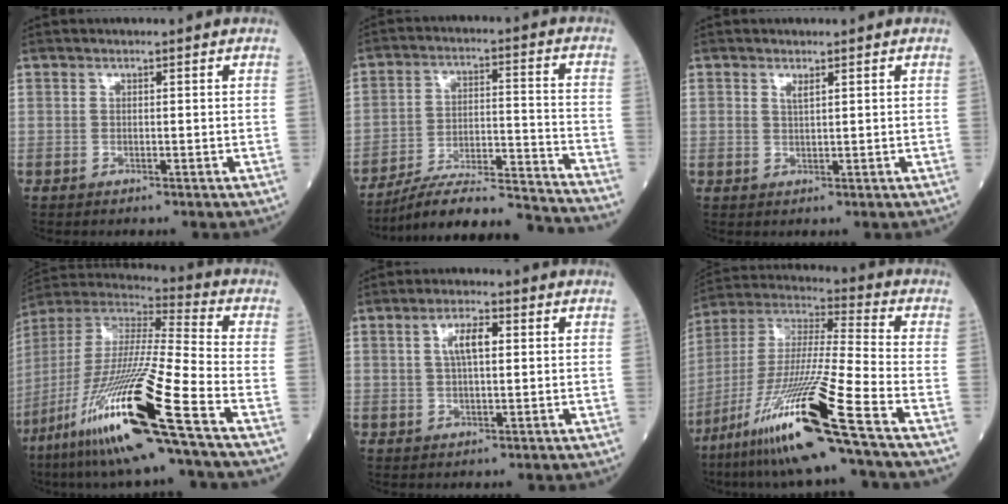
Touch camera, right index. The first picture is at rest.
{"total": 19.4, "force": [-18.4, -0.6, 6.3], "torque": [-0.089, 0.002, -0.278]}
{"total": 1.1, "force": [0.7, 0.3, 0.7], "torque": [-0.020, 0.002, 0.016]}
{"total": 24.7, "force": [-12.6, -0.2, 21.3], "torque": [-0.439, -0.057, -0.243]}
{"total": 4.5, "force": [1.2, 1.3, 4.1], "torque": [-0.079, 0.009, 0.021]}
{"total": 21.5, "force": [-11.9, -1.0, 17.8], "torque": [-0.378, -0.046, -0.227]}